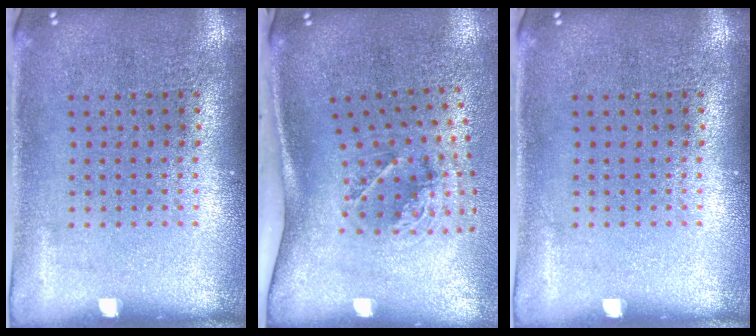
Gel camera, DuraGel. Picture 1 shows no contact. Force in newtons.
{"total": 1.9, "press": 1.2, "slide": 1.5}
{"total": 0.0}